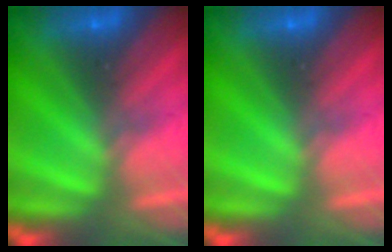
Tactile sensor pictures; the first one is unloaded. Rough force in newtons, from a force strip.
{"total": 0.0}